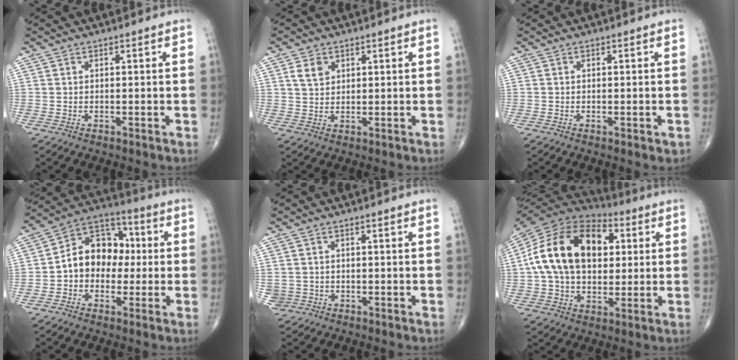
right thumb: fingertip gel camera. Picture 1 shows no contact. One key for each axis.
{"total": 3.8, "fx": 1.8, "fy": 2.7, "fz": 2.0, "tx": -0.025, "ty": -0.005, "tz": 0.037}
{"total": 1.2, "fx": -0.5, "fy": 0.3, "fz": 1.0, "tx": -0.014, "ty": -0.003, "tz": -0.005}
{"total": 12.6, "fx": -0.3, "fy": 9.8, "fz": 8.0, "tx": -0.090, "ty": 0.040, "tz": -0.020}
{"total": 2.2, "fx": -0.6, "fy": 2.1, "fz": 0.1, "tx": 0.006, "ty": 0.008, "tz": -0.007}
{"total": 23.4, "fx": 4.1, "fy": 15.2, "fz": 17.3, "tx": -0.305, "ty": 0.017, "tz": 0.063}